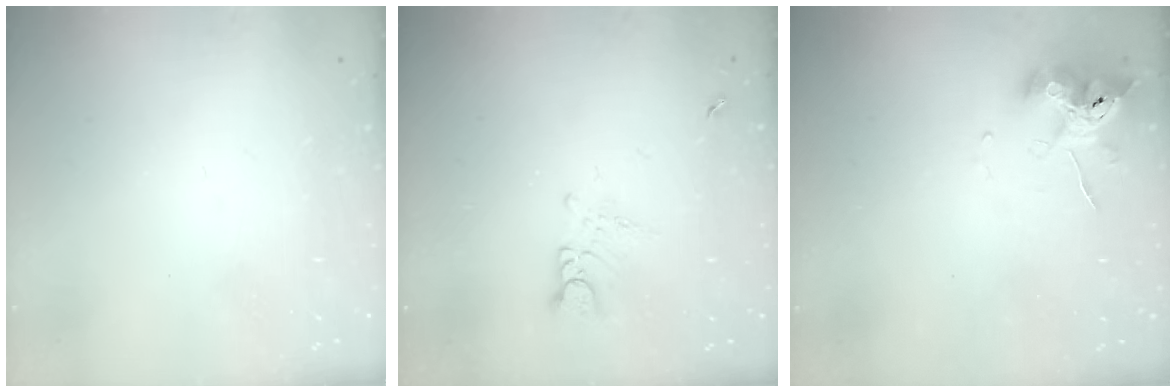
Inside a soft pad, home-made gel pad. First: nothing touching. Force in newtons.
{"total": 3.2, "press": 3.1, "slide": 0.3}
{"total": 10.1, "press": 10.0, "slide": 1.4}